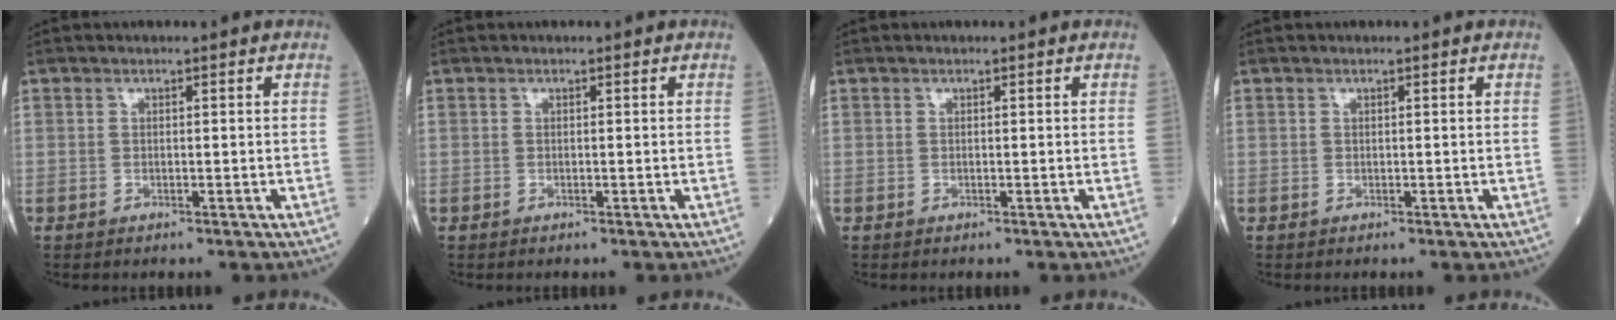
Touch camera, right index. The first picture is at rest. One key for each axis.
{"total": 0.0}
{"total": 0.0}
{"total": 0.0}